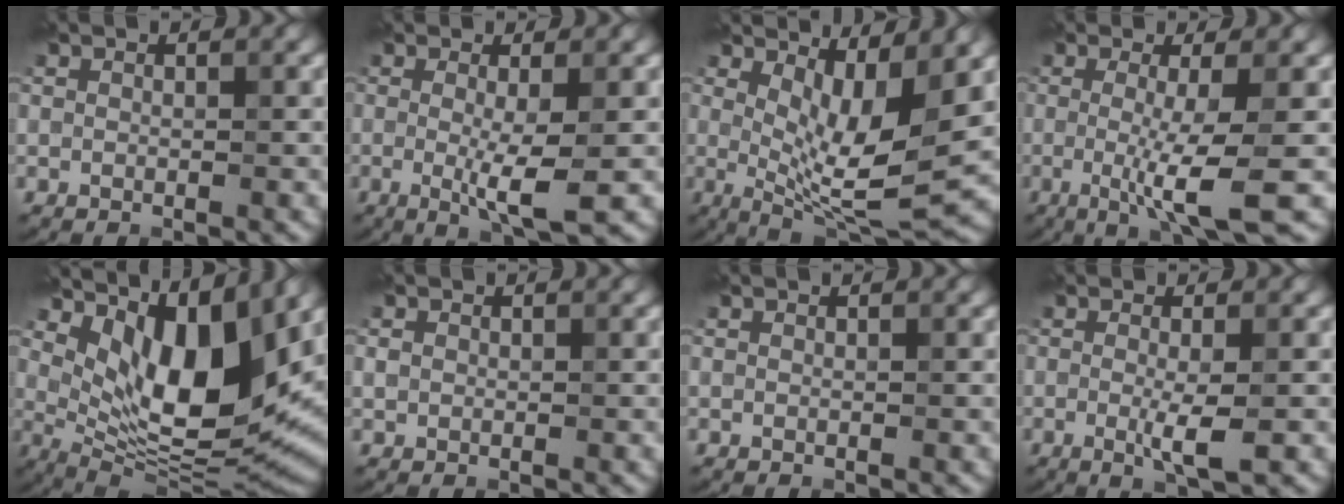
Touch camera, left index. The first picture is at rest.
{"total": 4.1, "force": [-0.4, 0.6, 4.0], "torque": [-0.069, -0.014, -0.005]}
{"total": 8.2, "force": [1.9, 2.6, 7.6], "torque": [-0.125, -0.019, 0.038]}
{"total": 6.0, "force": [-0.8, 1.0, 5.9], "torque": [-0.095, -0.017, -0.014]}
{"total": 12.1, "force": [3.8, 5.2, 10.2], "torque": [-0.157, -0.019, 0.075]}
{"total": 0.7, "force": [0.1, 0.7, 0.2], "torque": [-0.003, 0.000, -0.001]}
{"total": 0.0}
{"total": 2.8, "force": [-0.4, 0.3, 2.8], "torque": [-0.051, -0.011, -0.005]}